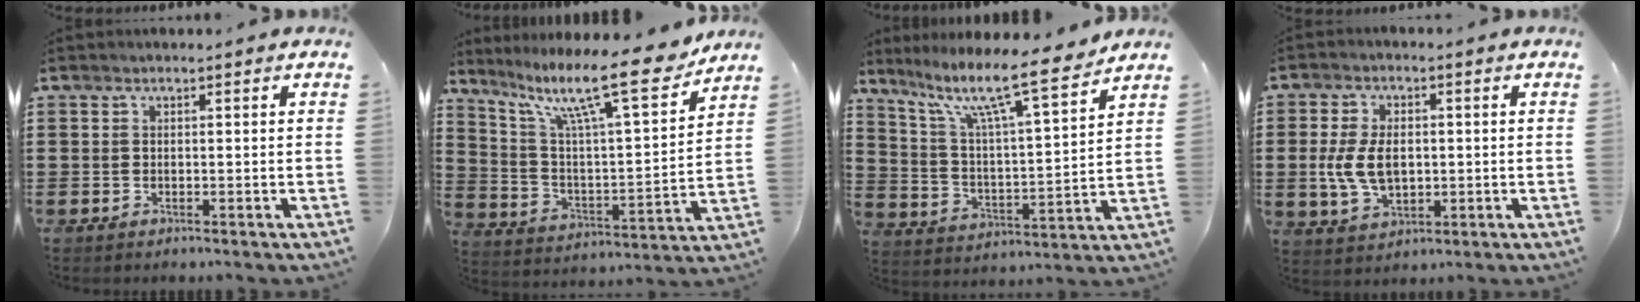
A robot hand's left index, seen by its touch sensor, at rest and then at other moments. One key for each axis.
{"total": 14.8, "fx": 11.1, "fy": 2.1, "fz": 9.7, "tx": -0.189, "ty": -0.065, "tz": 0.177}
{"total": 11.4, "fx": 8.7, "fy": 1.3, "fz": 7.2, "tx": -0.154, "ty": -0.055, "tz": 0.138}
{"total": 7.0, "fx": -0.1, "fy": 4.4, "fz": 5.5, "tx": -0.125, "ty": 0.001, "tz": -0.010}